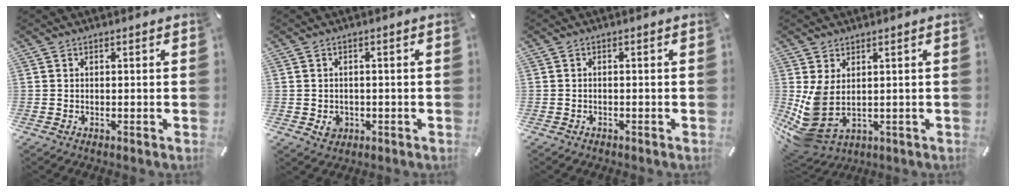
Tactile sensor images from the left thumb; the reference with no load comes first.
{"total": 2.9, "force": [-0.8, 2.6, 1.1], "torque": [-0.011, 0.000, -0.015]}
{"total": 0.8, "force": [-0.6, 0.5, 0.0], "torque": [-0.002, 0.001, -0.014]}
{"total": 8.0, "force": [0.6, 5.1, 6.1], "torque": [-0.155, -0.025, 0.014]}